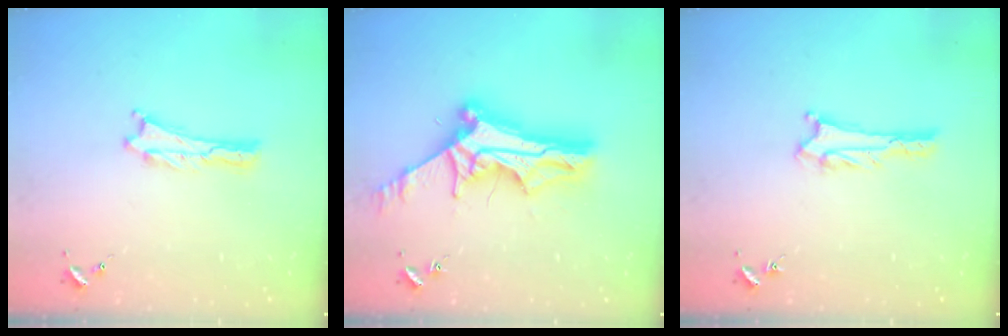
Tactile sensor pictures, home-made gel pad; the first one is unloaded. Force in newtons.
{"total": 12.6, "press": 12.6, "slide": 1.0}
{"total": 2.7, "press": 2.7, "slide": 0.2}